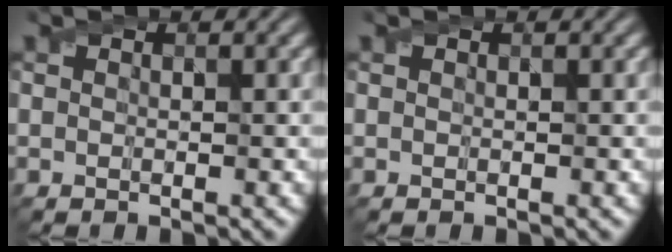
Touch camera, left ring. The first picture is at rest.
{"total": 0.0}